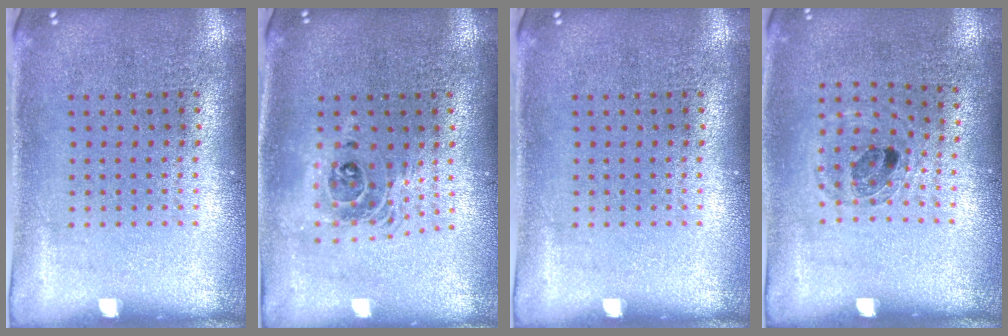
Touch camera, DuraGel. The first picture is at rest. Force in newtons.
{"total": 1.7, "press": 1.4, "slide": 0.9}
{"total": 0.0}
{"total": 0.9, "press": 0.9, "slide": 0.2}